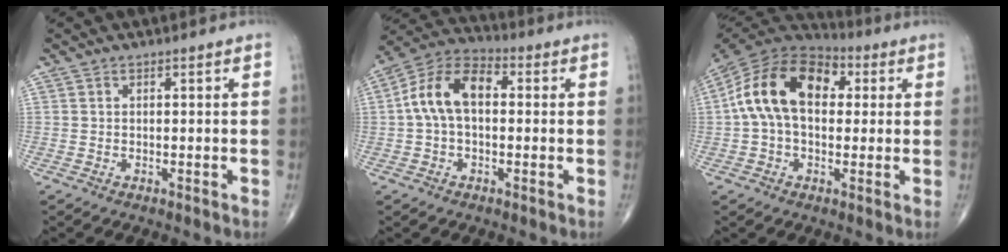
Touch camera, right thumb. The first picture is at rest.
{"total": 11.3, "force": [0.8, 6.8, 9.0], "torque": [-0.167, 0.036, 0.002]}
{"total": 17.3, "force": [2.7, 11.0, 13.0], "torque": [-0.228, 0.038, 0.037]}